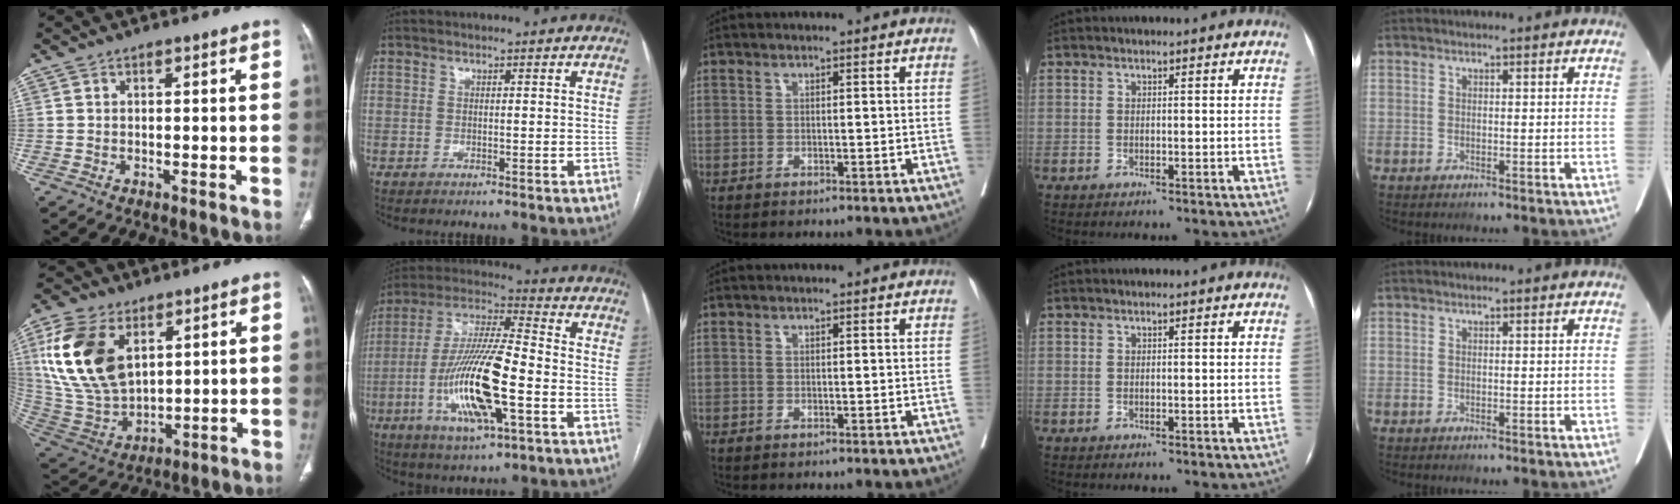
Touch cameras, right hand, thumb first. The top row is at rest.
{"thumb": {"total": 19.5, "force": [6.8, 12.0, 13.8], "torque": [-0.266, -0.024, 0.142]}, "index": {"total": 18.5, "force": [-5.4, 3.3, 17.4], "torque": [-0.359, -0.009, -0.094]}}